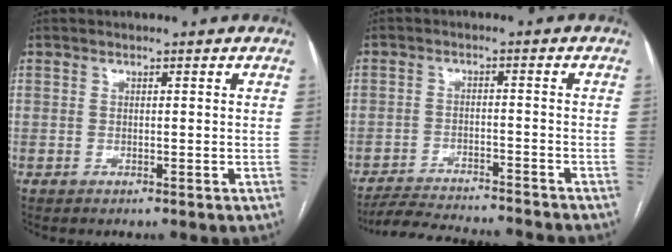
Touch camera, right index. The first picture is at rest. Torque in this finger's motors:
{"motor_torque": [-1.23, -0.89, -1.05, -0.21]}